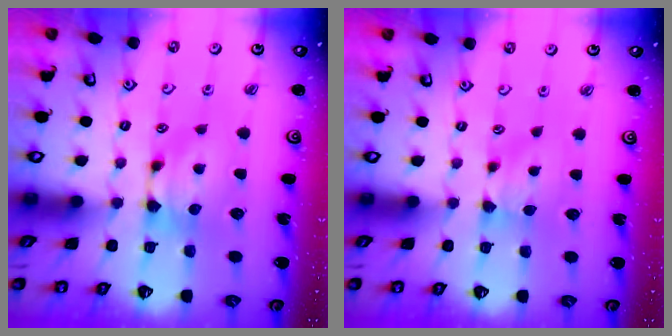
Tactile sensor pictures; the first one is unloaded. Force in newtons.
{"total": 1.2, "press": 1.1, "slide": 0.4}